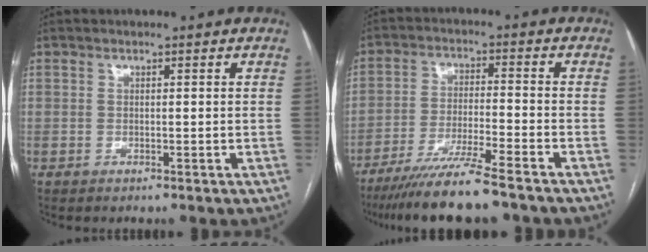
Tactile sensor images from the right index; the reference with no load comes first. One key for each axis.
{"total": 10.8, "fx": -8.7, "fy": -0.3, "fz": 6.4, "tx": -0.106, "ty": -0.033, "tz": -0.150}